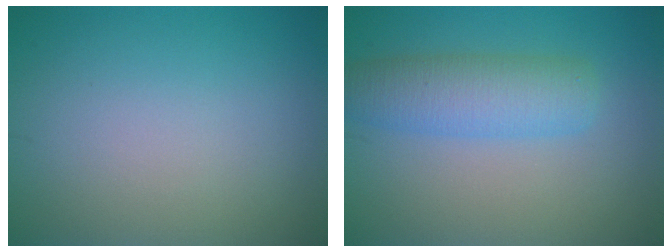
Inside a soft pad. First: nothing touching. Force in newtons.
{"total": 4.6, "press": 4.6, "slide": 0.2}